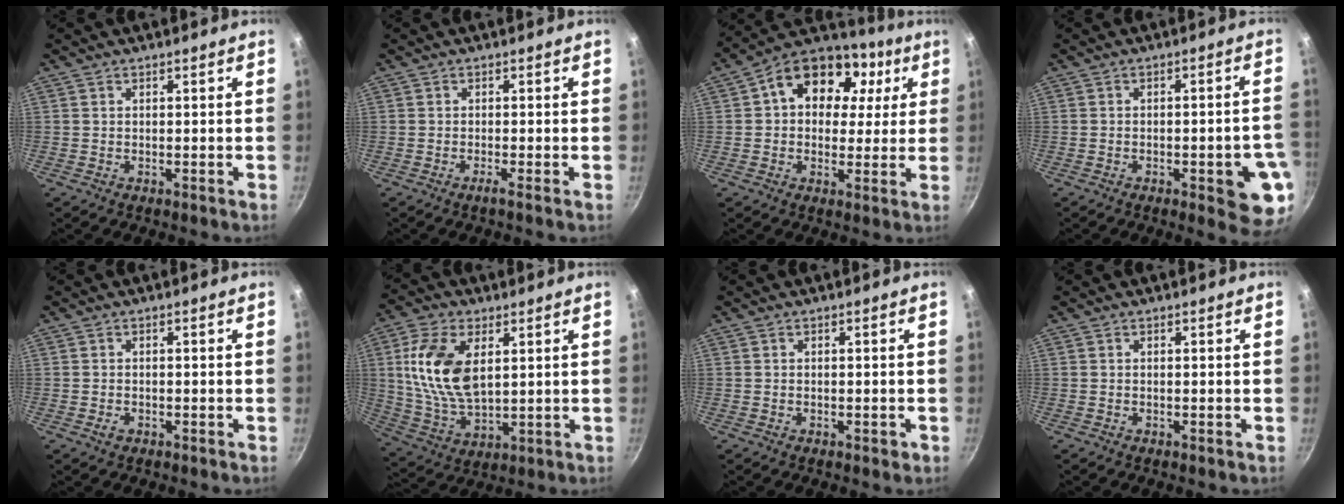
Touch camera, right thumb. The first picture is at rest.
{"total": 1.1, "force": [-0.7, -0.4, 0.8], "torque": [-0.022, 0.002, -0.015]}
{"total": 17.9, "force": [4.9, 13.1, 11.1], "torque": [-0.152, 0.026, 0.062]}
{"total": 10.6, "force": [-3.3, 3.2, 9.6], "torque": [-0.084, 0.014, -0.037]}
{"total": 1.5, "force": [-0.7, 1.0, 0.8], "torque": [-0.013, 0.006, -0.011]}
{"total": 14.9, "force": [3.5, 8.3, 11.8], "torque": [-0.222, -0.014, 0.075]}
{"total": 1.0, "force": [-0.4, 0.5, 0.7], "torque": [-0.010, 0.003, -0.006]}
{"total": 0.0}